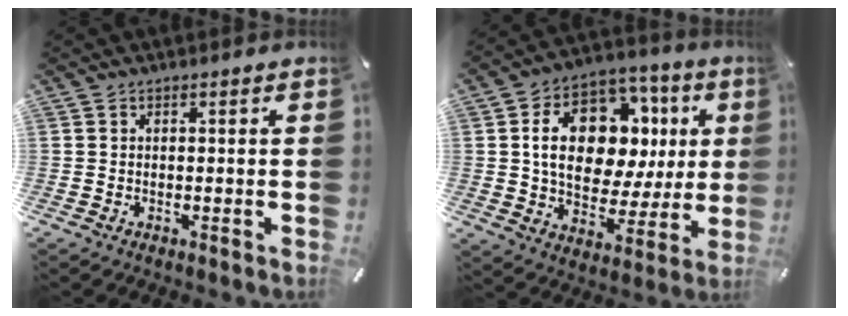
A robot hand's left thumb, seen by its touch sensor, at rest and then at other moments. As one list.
[{"total": 17.8, "force": [4.9, 12.6, 11.7], "torque": [-0.186, -0.011, 0.094]}]